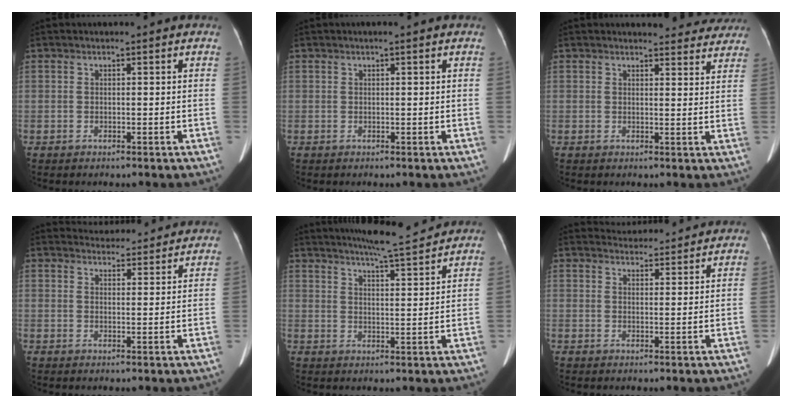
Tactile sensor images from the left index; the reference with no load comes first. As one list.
[{"total": 0.6, "force": [0.3, -0.1, 0.5], "torque": [-0.011, 0.002, 0.006]}, {"total": 10.7, "force": [10.1, 2.5, 2.2], "torque": [0.000, -0.008, 0.098]}, {"total": 7.2, "force": [7.0, 1.4, 0.6], "torque": [-0.004, 0.016, 0.082]}, {"total": 9.2, "force": [8.5, -0.2, 3.4], "torque": [-0.060, 0.003, 0.122]}, {"total": 6.6, "force": [6.5, 1.0, 0.5], "torque": [-0.009, 0.021, 0.080]}]